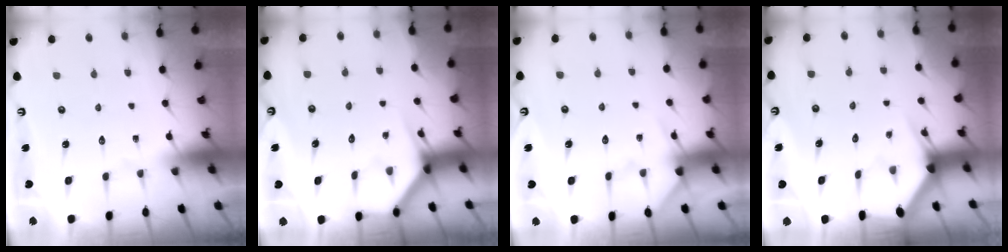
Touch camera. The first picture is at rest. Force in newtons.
{"total": 3.8, "press": 3.8, "slide": 0.2}
{"total": 7.9, "press": 7.9, "slide": 0.8}
{"total": 3.1, "press": 3.1, "slide": 0.1}